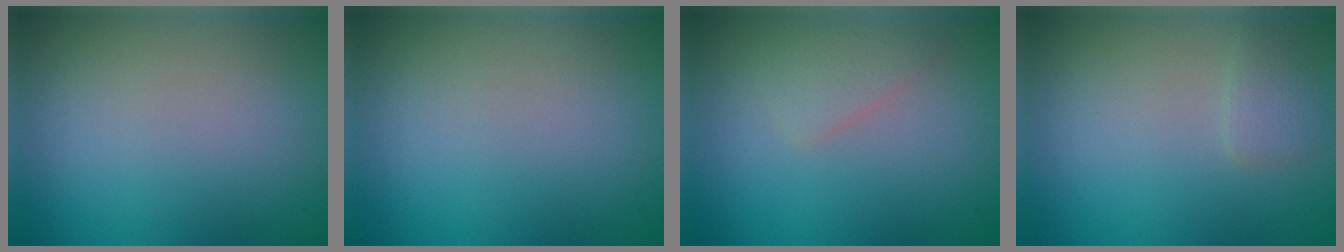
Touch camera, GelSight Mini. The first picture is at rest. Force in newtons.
{"total": 0.0}
{"total": 1.7, "press": 1.7, "slide": 0.1}
{"total": 1.3, "press": 1.3, "slide": 0.1}